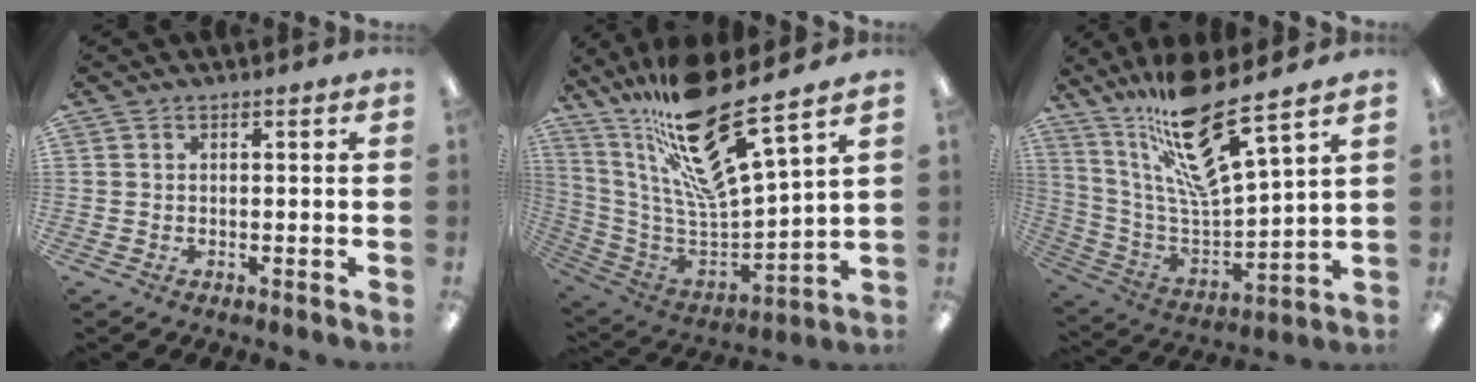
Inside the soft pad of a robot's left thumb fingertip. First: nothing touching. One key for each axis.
{"total": 24.9, "fx": 18.0, "fy": 4.6, "fz": 16.6, "tx": -0.300, "ty": -0.122, "tz": 0.296}
{"total": 21.3, "fx": 16.1, "fy": 3.7, "fz": 13.4, "tx": -0.246, "ty": -0.104, "tz": 0.267}